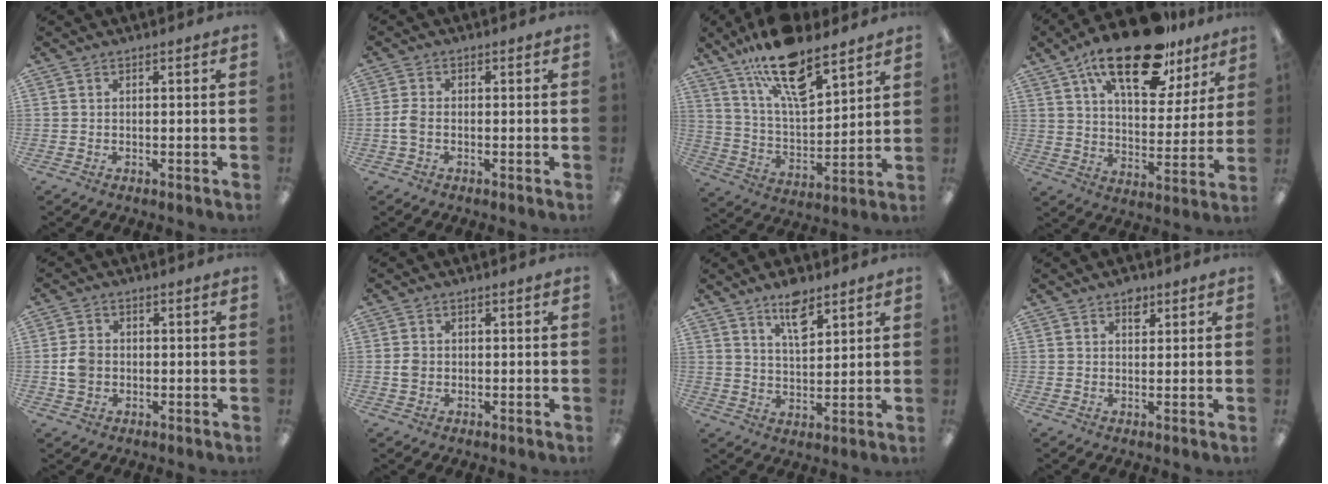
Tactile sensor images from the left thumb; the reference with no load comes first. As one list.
[{"total": 3.0, "force": [-0.6, 1.9, 2.3], "torque": [-0.054, 0.002, -0.015]}, {"total": 18.7, "force": [13.2, 7.0, 11.2], "torque": [-0.190, -0.073, 0.227]}, {"total": 21.9, "force": [14.6, 9.2, 13.5], "torque": [-0.217, -0.071, 0.245]}, {"total": 4.8, "force": [-0.4, 4.1, 2.5], "torque": [-0.037, 0.007, -0.006]}, {"total": 2.4, "force": [0.0, 2.1, 1.0], "torque": [-0.012, 0.002, -0.004]}, {"total": 8.6, "force": [5.9, 3.7, 5.1], "torque": [-0.075, -0.027, 0.100]}, {"total": 3.3, "force": [2.0, 2.0, 1.7], "torque": [-0.004, -0.008, 0.028]}]